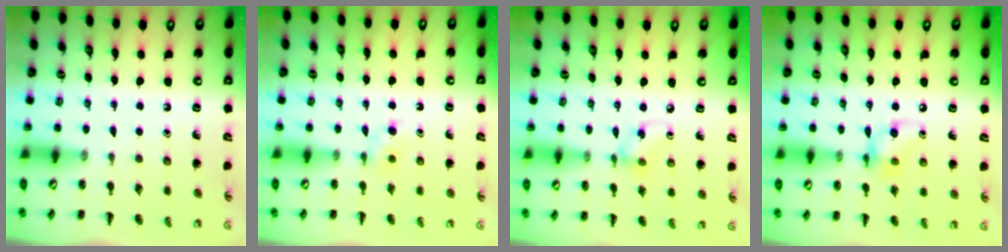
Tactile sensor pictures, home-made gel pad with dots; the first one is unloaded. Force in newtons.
{"total": 2.7, "press": 2.5, "slide": 1.0}
{"total": 5.0, "press": 4.8, "slide": 1.2}
{"total": 9.1, "press": 9.0, "slide": 1.3}